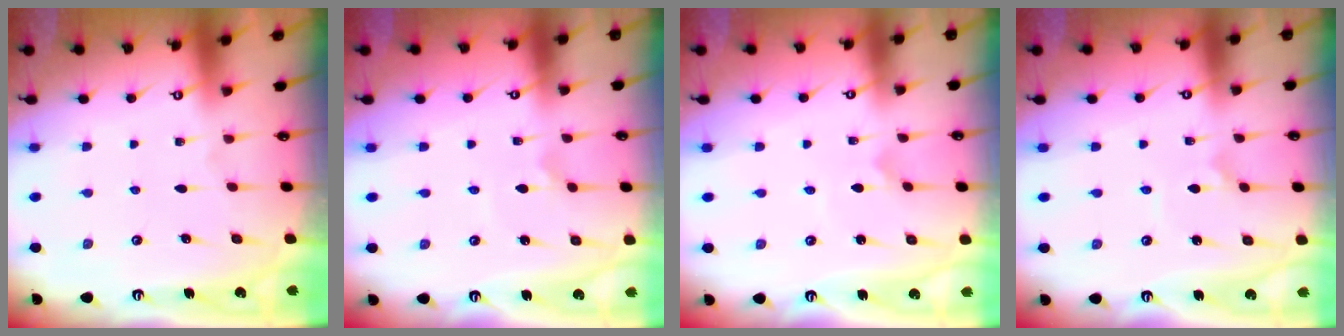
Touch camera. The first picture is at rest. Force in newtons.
{"total": 2.0, "press": 2.0, "slide": 0.1}
{"total": 1.0, "press": 1.0, "slide": 0.0}
{"total": 1.4, "press": 1.4, "slide": 0.4}